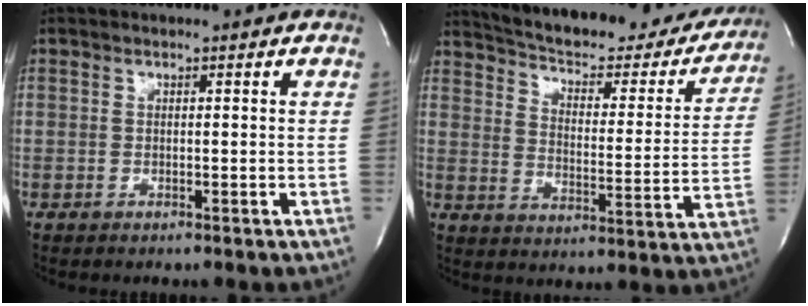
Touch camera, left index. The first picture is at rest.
{"total": 26.8, "force": [23.9, 6.9, 9.8], "torque": [-0.153, -0.046, 0.299]}